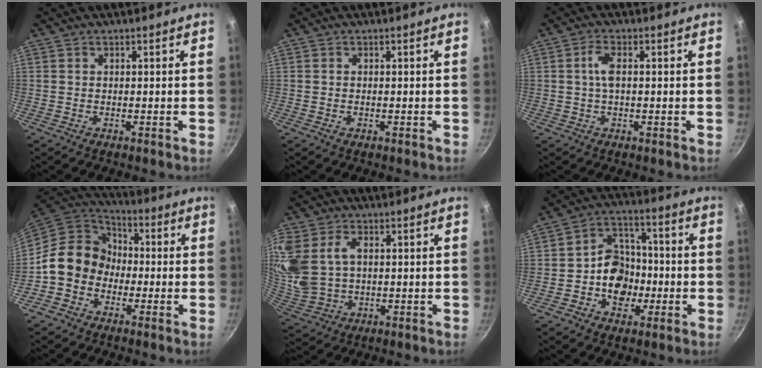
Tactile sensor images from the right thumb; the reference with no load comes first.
{"total": 0.0}
{"total": 3.5, "force": [0.2, 1.4, 3.2], "torque": [-0.069, 0.007, 0.001]}
{"total": 12.1, "force": [-2.1, 10.5, 5.7], "torque": [-0.058, 0.041, -0.059]}
{"total": 16.1, "force": [3.6, 11.7, 10.5], "torque": [-0.250, 0.012, 0.085]}
{"total": 11.4, "force": [-2.3, 9.3, 6.2], "torque": [-0.057, 0.029, -0.050]}